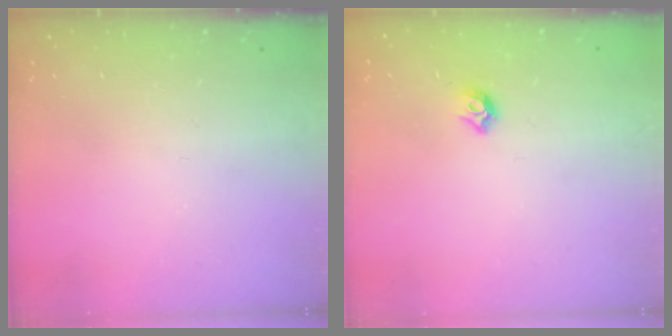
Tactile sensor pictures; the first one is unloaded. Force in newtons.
{"total": 5.5, "press": 5.4, "slide": 0.9}